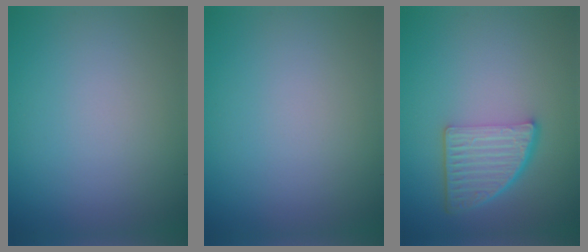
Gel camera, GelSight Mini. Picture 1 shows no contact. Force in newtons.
{"total": 0.0}
{"total": 5.1, "press": 3.7, "slide": 3.5}